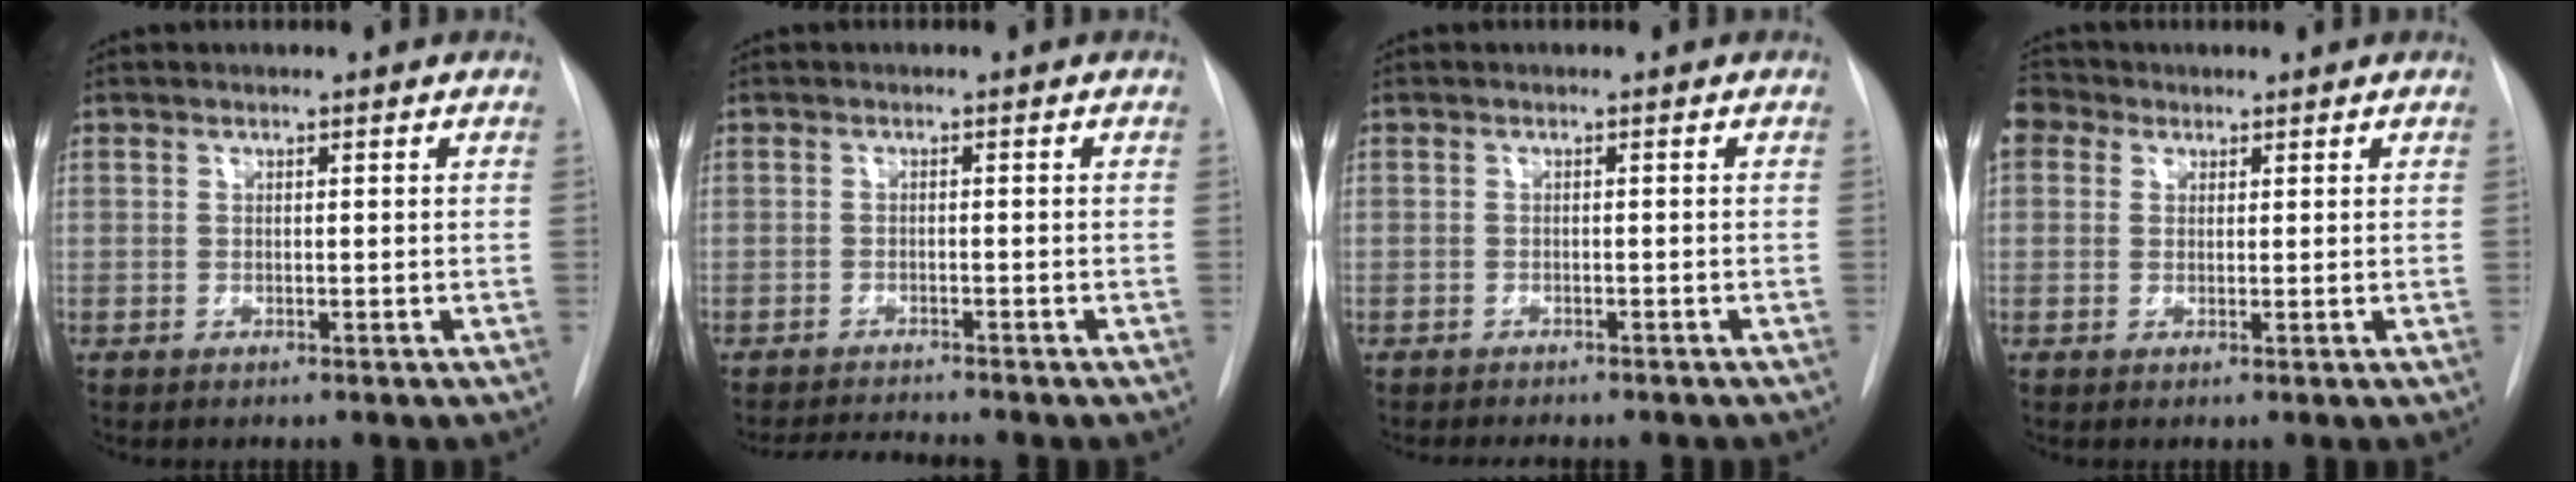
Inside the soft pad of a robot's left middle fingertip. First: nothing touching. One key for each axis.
{"total": 3.6, "fx": -3.5, "fy": -0.8, "fz": 0.5, "tx": -0.009, "ty": -0.017, "tz": -0.058}
{"total": 5.5, "fx": -4.8, "fy": 1.4, "fz": 2.4, "tx": -0.030, "ty": -0.006, "tz": -0.057}
{"total": 3.8, "fx": 1.8, "fy": 3.1, "fz": 1.2, "tx": -0.033, "ty": 0.018, "tz": 0.034}